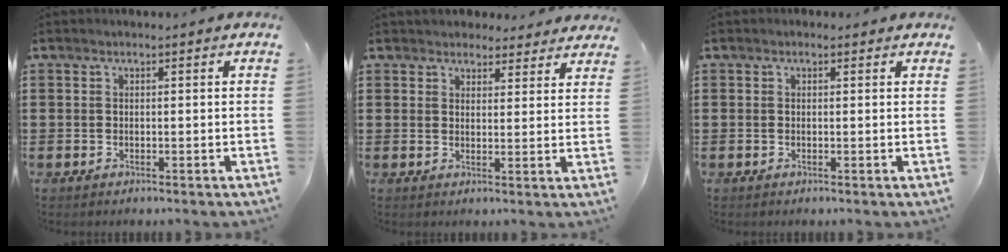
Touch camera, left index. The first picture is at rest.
{"total": 3.5, "force": [3.3, 1.2, 0.2], "torque": [-0.007, -0.007, 0.061]}
{"total": 0.5, "force": [0.1, 0.5, 0.2], "torque": [-0.006, 0.003, 0.001]}